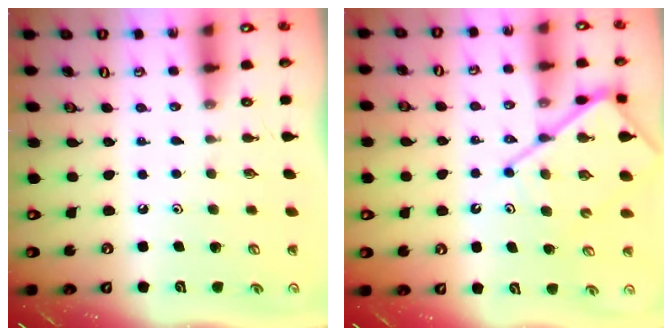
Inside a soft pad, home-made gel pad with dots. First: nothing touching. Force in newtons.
{"total": 13.0, "press": 12.9, "slide": 1.2}